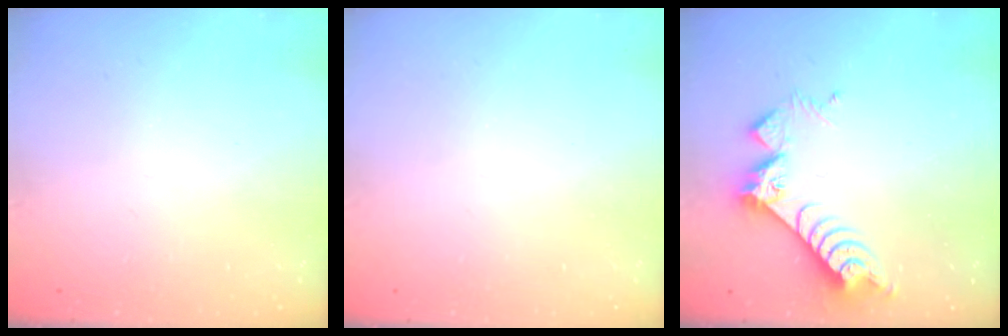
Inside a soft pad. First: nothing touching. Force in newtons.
{"total": 0.0}
{"total": 9.7, "press": 9.7, "slide": 0.6}